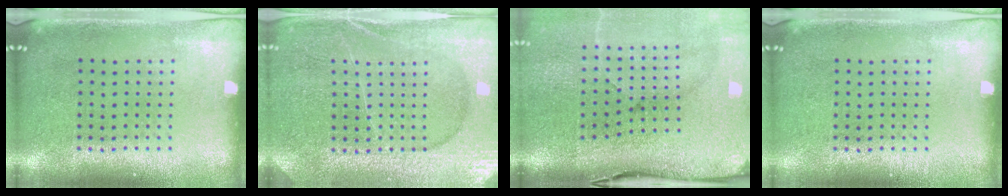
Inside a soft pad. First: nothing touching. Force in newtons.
{"total": 3.7, "press": 3.6, "slide": 0.8}
{"total": 5.0, "press": 3.9, "slide": 3.2}
{"total": 0.0}